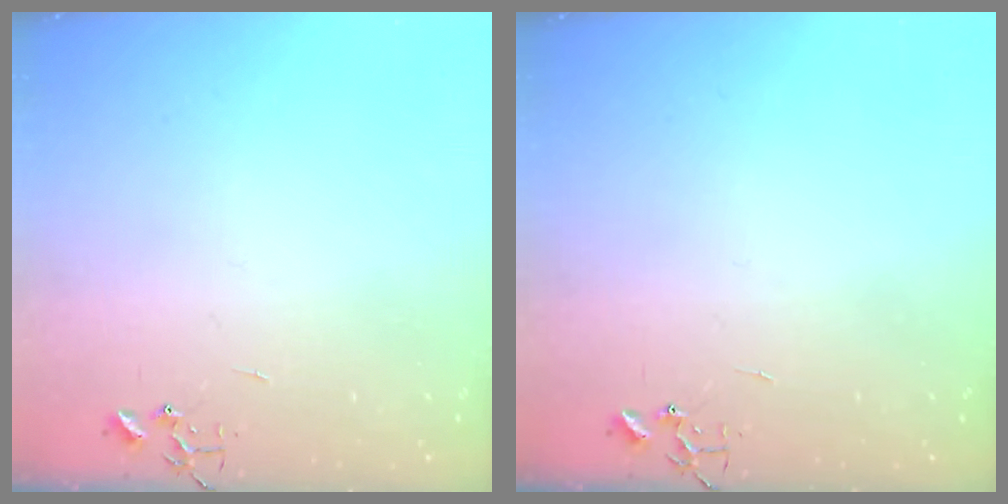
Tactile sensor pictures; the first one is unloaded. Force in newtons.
{"total": 0.0}